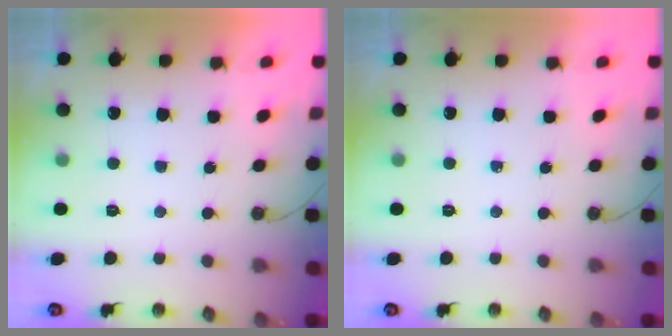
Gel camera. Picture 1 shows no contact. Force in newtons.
{"total": 0.0}